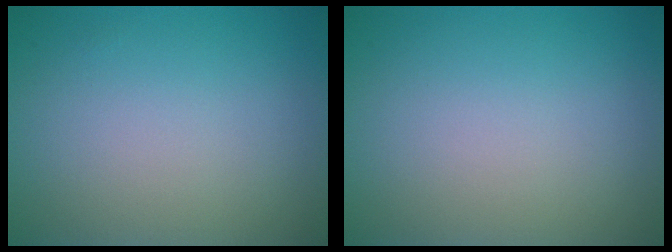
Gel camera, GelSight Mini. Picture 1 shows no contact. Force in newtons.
{"total": 0.0}